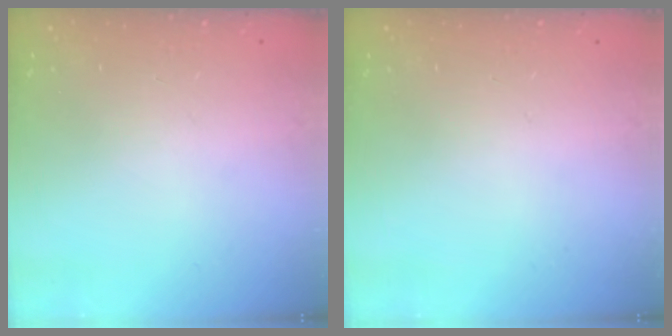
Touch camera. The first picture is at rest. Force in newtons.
{"total": 0.0}